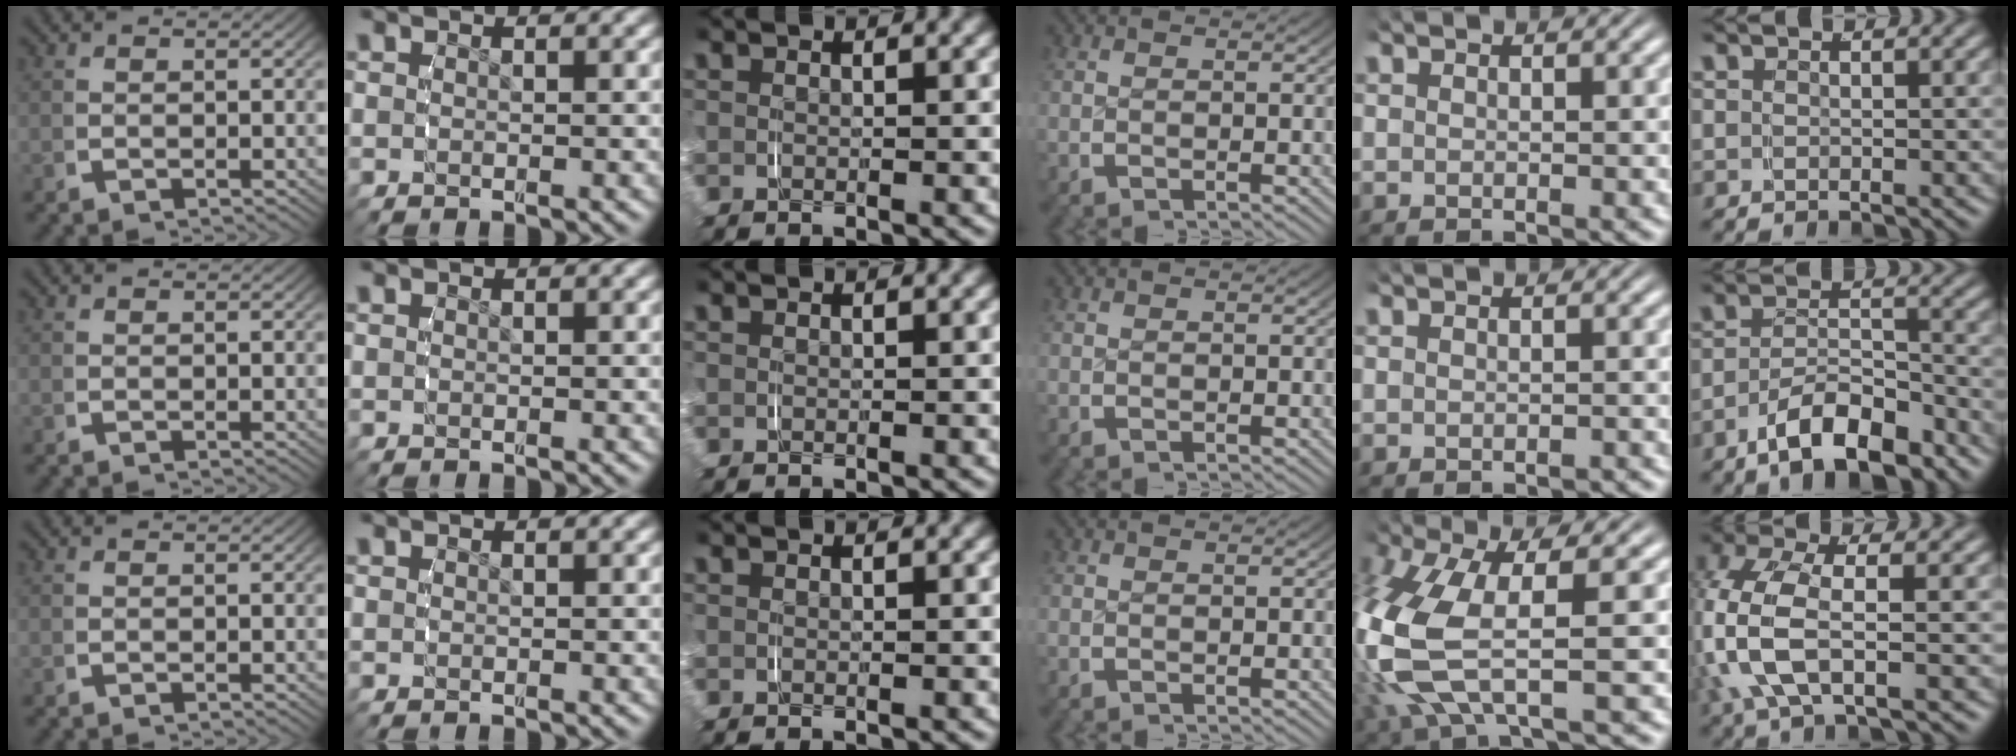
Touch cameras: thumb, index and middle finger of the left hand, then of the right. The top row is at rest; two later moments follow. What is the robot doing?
{"motion": "grasp_and_lifting", "object": "shoes"}